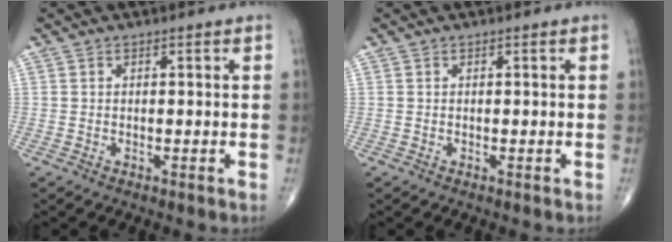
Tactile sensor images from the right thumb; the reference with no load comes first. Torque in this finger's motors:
{"motor_torque": [0.00, 0.00, 0.00, 0.00, 0.00]}